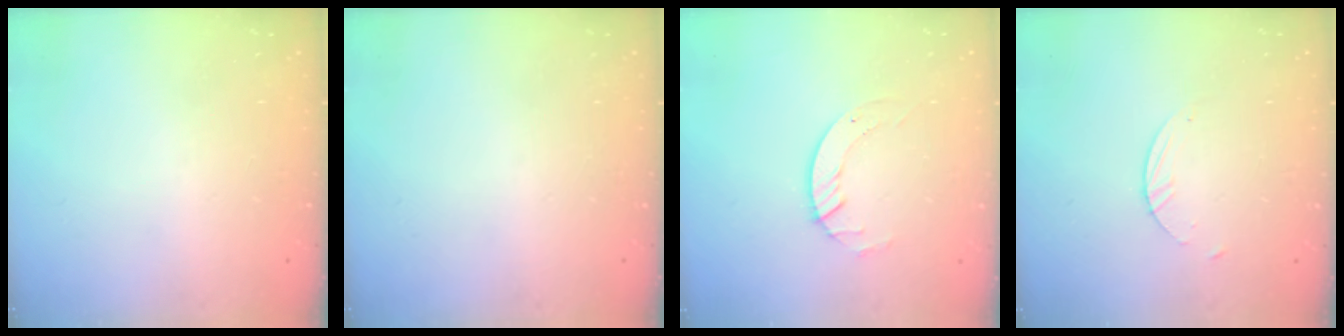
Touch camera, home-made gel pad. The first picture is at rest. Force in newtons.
{"total": 0.0}
{"total": 3.6, "press": 3.6, "slide": 0.4}
{"total": 2.1, "press": 2.1, "slide": 0.2}